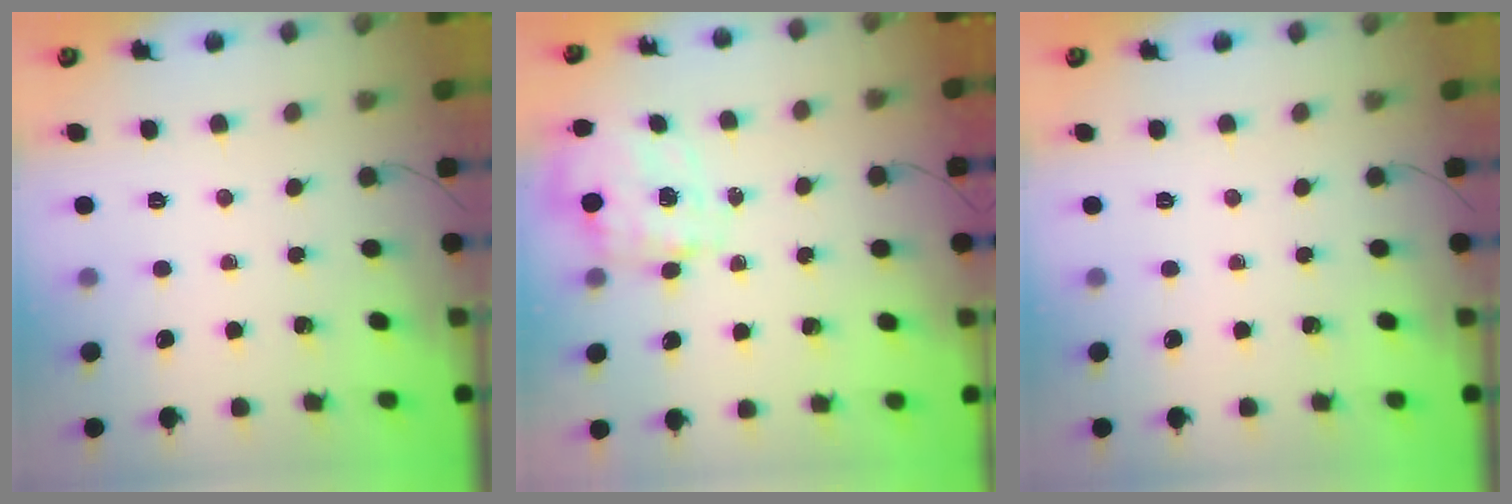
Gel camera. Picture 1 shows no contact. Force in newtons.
{"total": 2.5, "press": 2.3, "slide": 1.0}
{"total": 0.0}